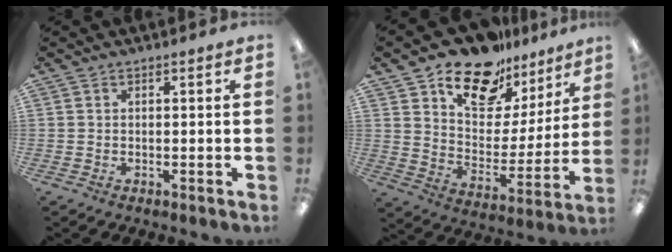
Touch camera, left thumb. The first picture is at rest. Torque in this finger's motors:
{"motor_torque": [0.49, 0.47, 1.14, -1.63, 0.08]}